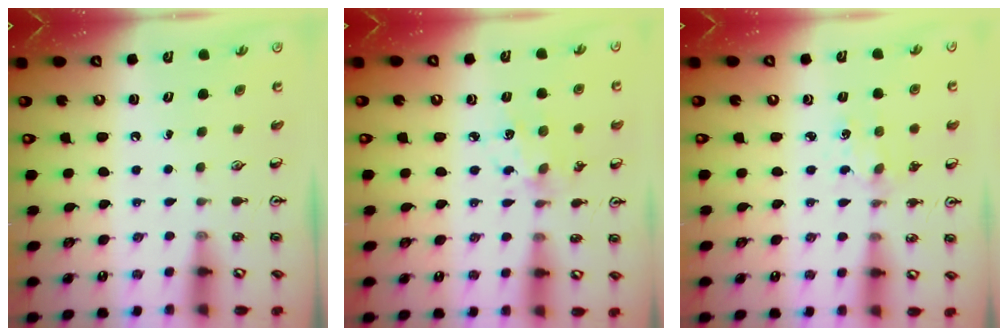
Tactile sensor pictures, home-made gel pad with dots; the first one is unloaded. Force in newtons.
{"total": 5.4, "press": 5.4, "slide": 0.4}
{"total": 1.8, "press": 1.8, "slide": 0.3}